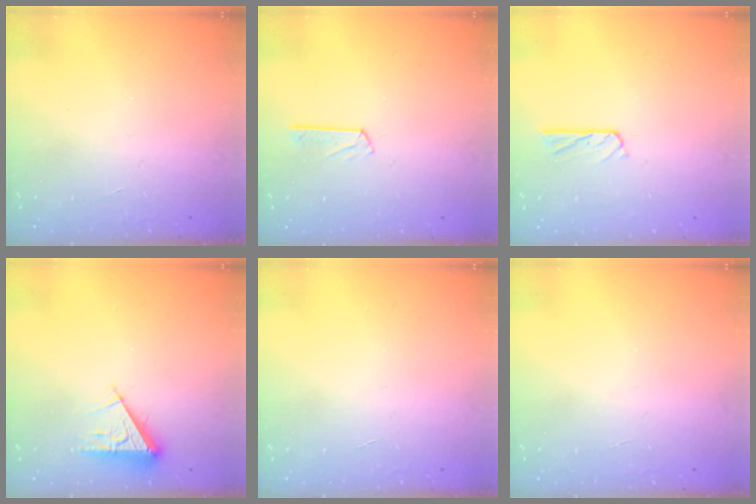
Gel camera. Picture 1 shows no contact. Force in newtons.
{"total": 3.7, "press": 3.6, "slide": 0.3}
{"total": 3.9, "press": 3.9, "slide": 0.4}
{"total": 6.1, "press": 6.0, "slide": 1.0}
{"total": 0.0}
{"total": 0.0}